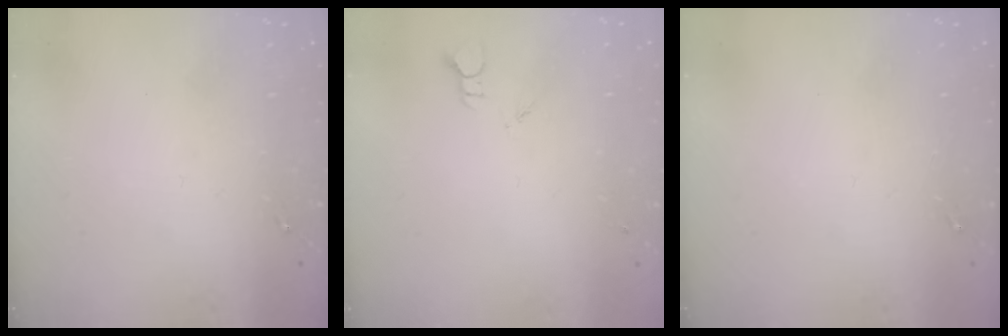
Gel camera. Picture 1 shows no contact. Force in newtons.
{"total": 1.9, "press": 1.9, "slide": 0.1}
{"total": 0.0}